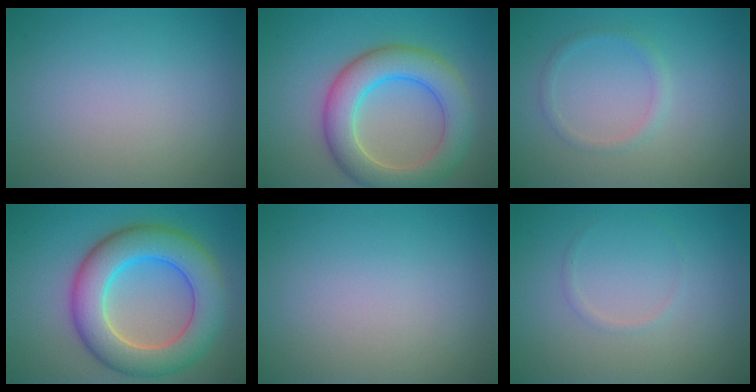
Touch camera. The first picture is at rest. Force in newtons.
{"total": 6.9, "press": 6.9, "slide": 0.5}
{"total": 1.3, "press": 1.3, "slide": 0.1}
{"total": 9.0, "press": 9.0, "slide": 0.7}
{"total": 0.0}
{"total": 0.6, "press": 0.6, "slide": 0.0}